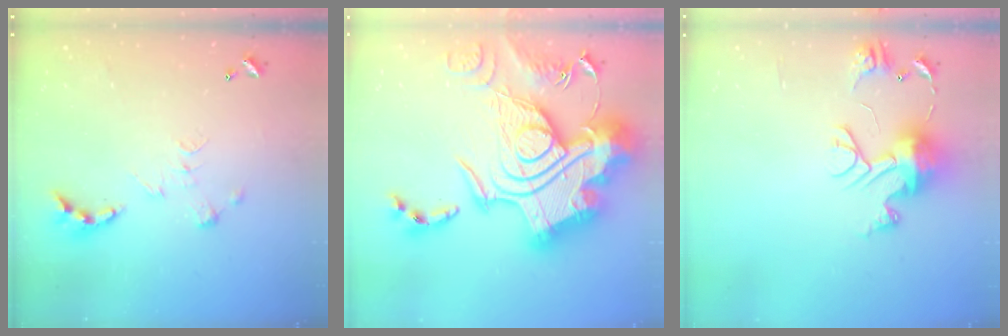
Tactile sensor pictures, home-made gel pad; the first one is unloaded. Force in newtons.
{"total": 0.7, "press": 0.7, "slide": 0.1}
{"total": 12.0, "press": 11.9, "slide": 1.2}